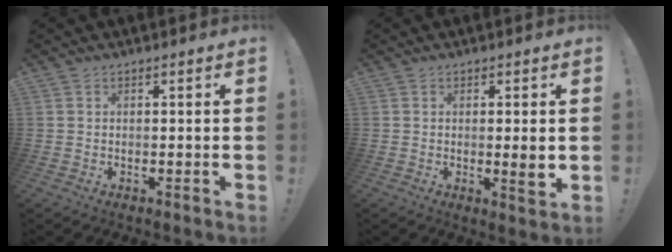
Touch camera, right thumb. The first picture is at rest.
{"total": 3.9, "force": [0.1, 0.3, 3.9], "torque": [-0.056, -0.010, 0.001]}